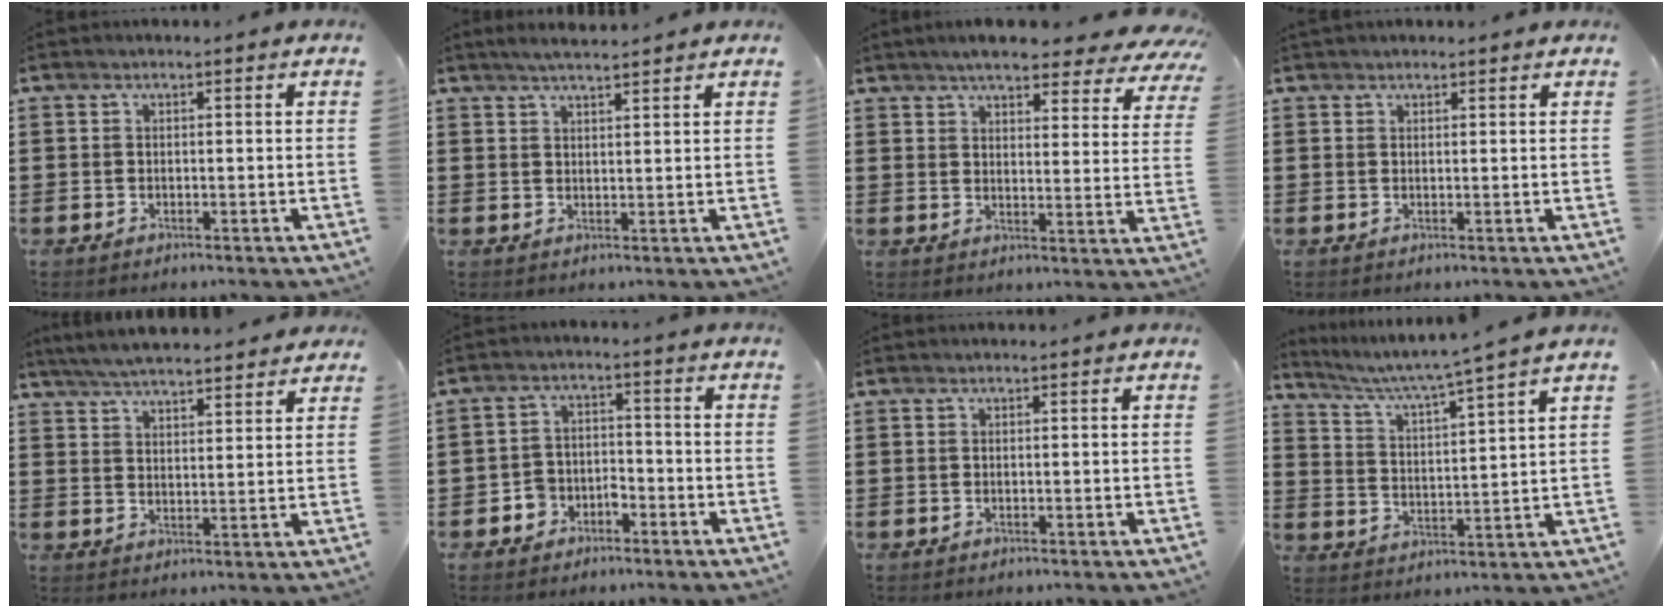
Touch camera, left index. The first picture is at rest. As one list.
[{"total": 2.9, "force": [2.6, 0.0, 1.2], "torque": [-0.029, 0.002, 0.048]}, {"total": 5.9, "force": [5.2, 0.6, 2.6], "torque": [-0.062, -0.022, 0.090]}, {"total": 1.0, "force": [0.9, 0.3, 0.2], "torque": [-0.006, 0.002, 0.018]}, {"total": 5.3, "force": [5.1, 0.2, 1.5], "torque": [-0.046, -0.016, 0.093]}, {"total": 3.5, "force": [-2.7, 2.1, 0.6], "torque": [-0.019, 0.010, -0.056]}, {"total": 0.0}, {"total": 4.0, "force": [3.3, -1.1, 2.0], "torque": [-0.057, -0.032, 0.046]}]